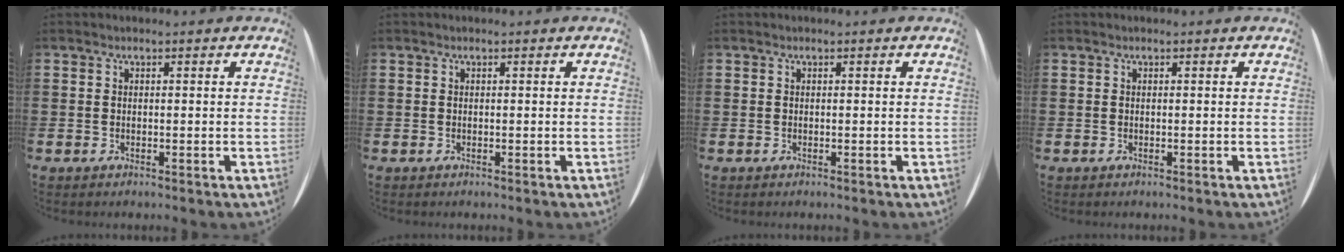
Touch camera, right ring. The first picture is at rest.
{"total": 0.0}
{"total": 0.0}
{"total": 0.0}